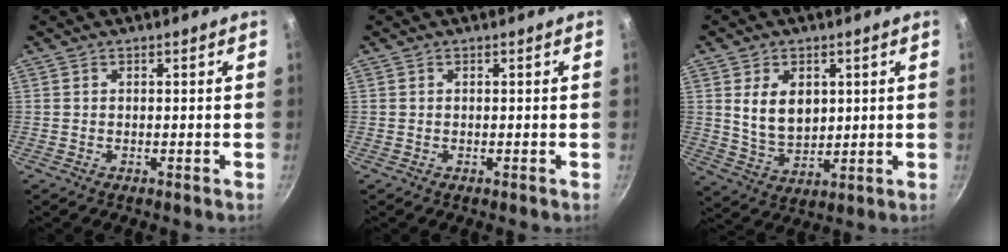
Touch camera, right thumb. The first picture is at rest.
{"total": 0.0}
{"total": 9.1, "force": [2.2, 6.3, 6.3], "torque": [-0.092, -0.021, 0.054]}